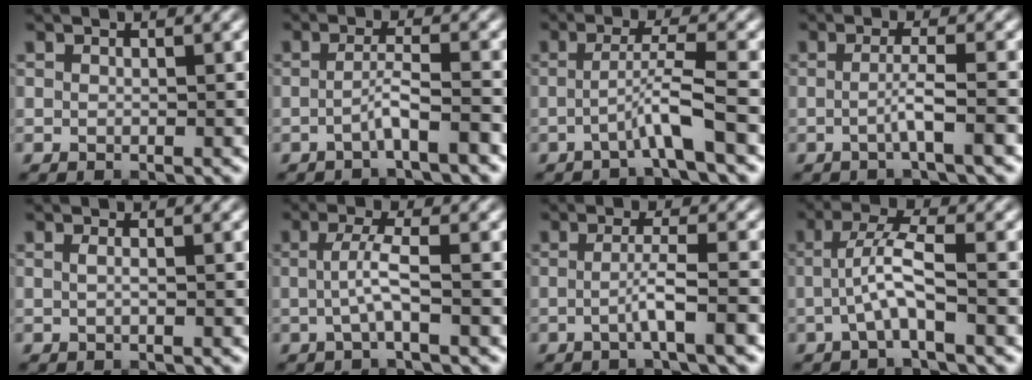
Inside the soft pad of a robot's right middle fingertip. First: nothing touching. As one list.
[{"total": 2.5, "force": [-1.3, 0.1, 2.1], "torque": [-0.039, 0.013, -0.031]}, {"total": 3.3, "force": [-1.5, 0.0, 2.9], "torque": [-0.053, 0.013, -0.037]}, {"total": 2.6, "force": [-0.8, 0.2, 2.4], "torque": [-0.043, 0.004, -0.022]}, {"total": 0.7, "force": [0.0, 0.2, 0.6], "torque": [-0.012, 0.001, -0.001]}, {"total": 2.5, "force": [-0.3, 0.3, 2.5], "torque": [-0.055, 0.002, -0.009]}, {"total": 3.0, "force": [-1.0, 0.2, 2.8], "torque": [-0.048, 0.006, -0.027]}, {"total": 3.5, "force": [-0.9, 0.4, 3.3], "torque": [-0.069, 0.013, -0.025]}]